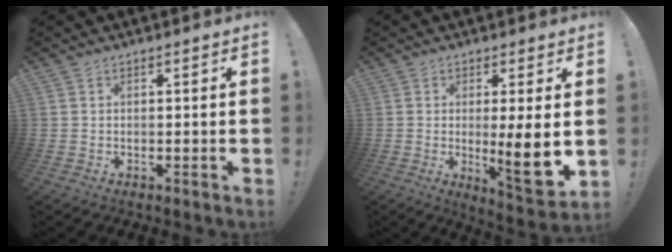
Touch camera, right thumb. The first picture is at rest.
{"total": 11.1, "force": [0.0, 1.2, 11.0], "torque": [-0.143, -0.022, 0.001]}